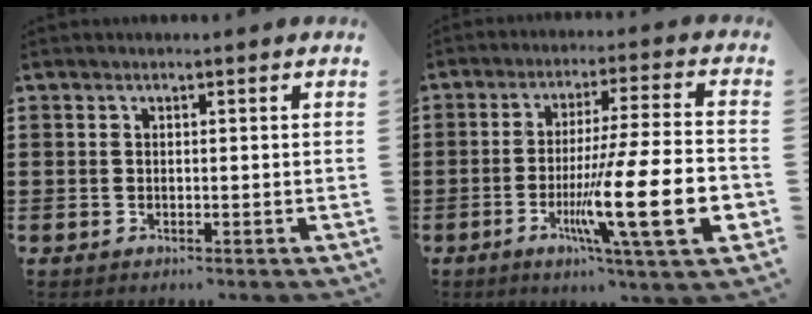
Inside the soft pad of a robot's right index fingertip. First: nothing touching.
{"total": 18.1, "force": [-5.4, 2.5, 17.1], "torque": [-0.287, -0.008, -0.079]}